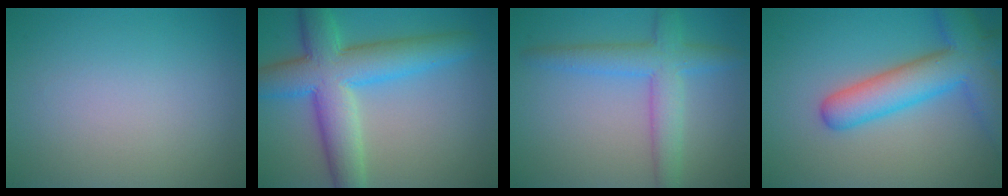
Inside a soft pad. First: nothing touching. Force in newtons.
{"total": 9.0, "press": 9.0, "slide": 0.2}
{"total": 4.8, "press": 4.8, "slide": 0.1}
{"total": 7.6, "press": 7.6, "slide": 0.4}